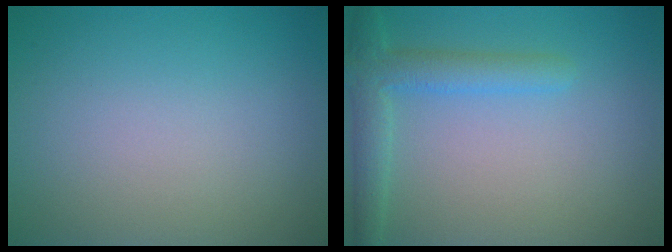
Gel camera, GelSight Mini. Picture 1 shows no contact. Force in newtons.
{"total": 3.4, "press": 3.4, "slide": 0.2}